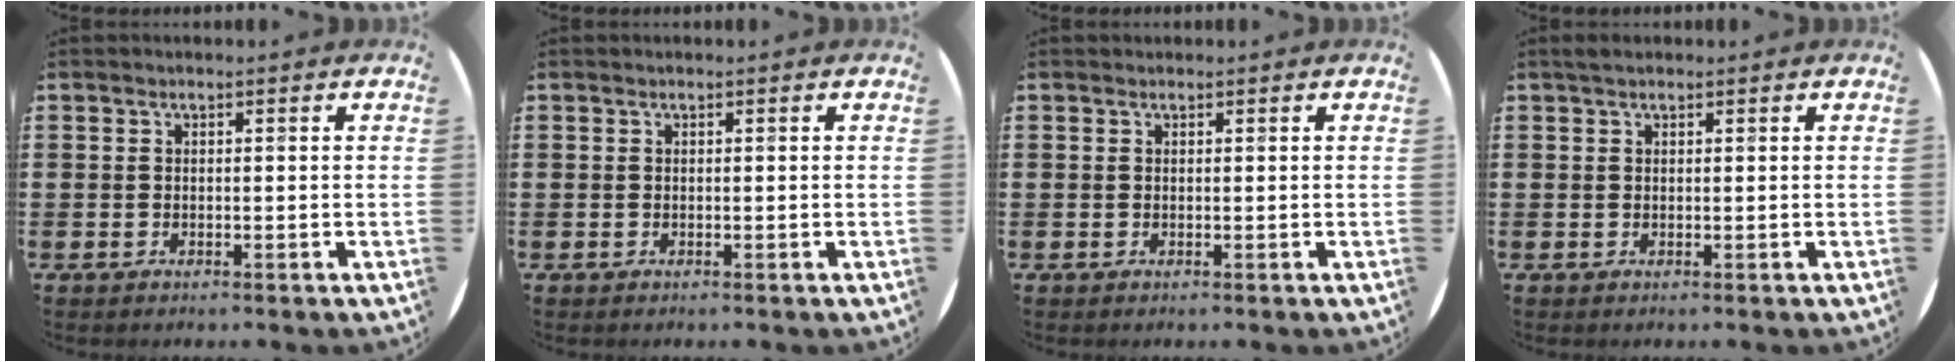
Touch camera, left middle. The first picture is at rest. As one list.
[{"total": 0.0}, {"total": 0.0}, {"total": 0.8, "force": [0.7, 0.3, 0.3], "torque": [-0.006, 0.005, 0.012]}]